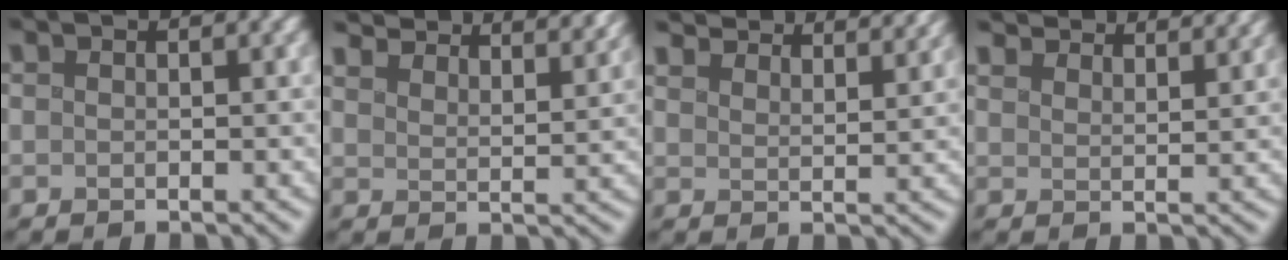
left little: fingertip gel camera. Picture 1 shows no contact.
{"total": 10.2, "force": [9.2, 2.3, 3.7], "torque": [-0.043, 0.012, 0.101]}
{"total": 8.9, "force": [8.3, 1.8, 2.8], "torque": [-0.029, 0.013, 0.090]}
{"total": 8.0, "force": [7.5, 1.5, 2.3], "torque": [-0.022, 0.014, 0.083]}